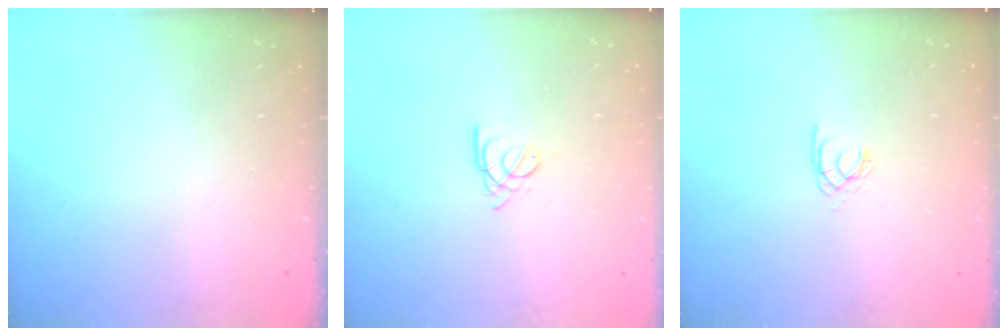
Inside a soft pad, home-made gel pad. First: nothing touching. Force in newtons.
{"total": 2.6, "press": 2.6, "slide": 0.6}
{"total": 2.0, "press": 2.0, "slide": 0.4}